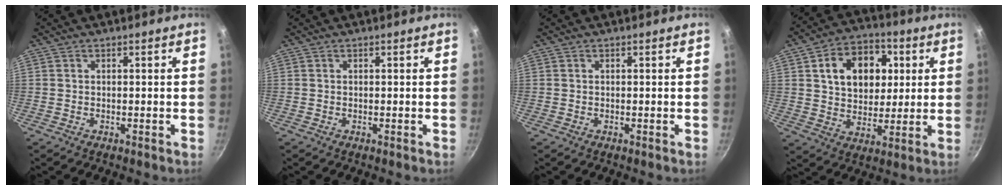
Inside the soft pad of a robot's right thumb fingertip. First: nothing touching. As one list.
[{"total": 0.0}, {"total": 0.0}, {"total": 15.5, "force": [3.9, 11.4, 9.7], "torque": [-0.109, 0.002, 0.058]}]